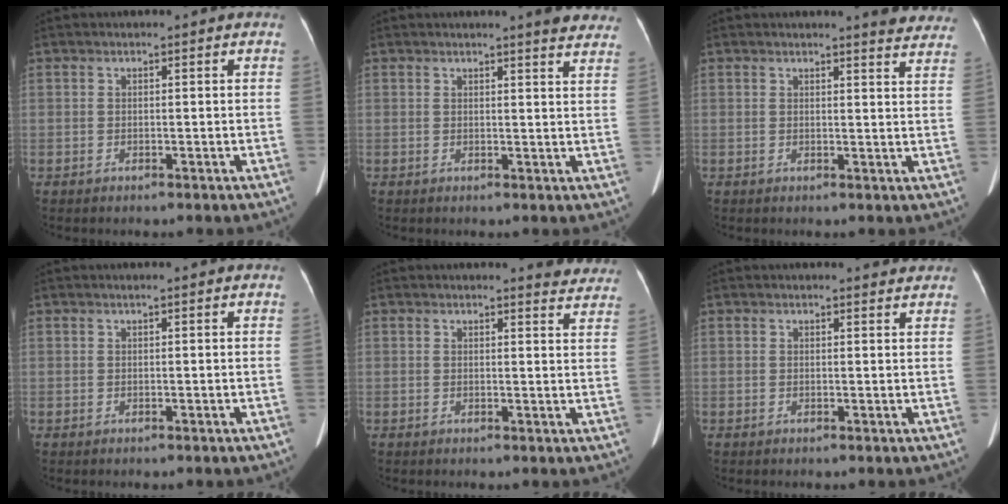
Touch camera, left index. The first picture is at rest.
{"total": 6.2, "force": [5.6, 0.4, 2.6], "torque": [-0.023, -0.011, 0.044]}
{"total": 7.1, "force": [6.8, 0.6, 2.0], "torque": [-0.008, -0.022, 0.051]}
{"total": 0.0}
{"total": 5.1, "force": [5.0, 0.9, 0.7], "torque": [0.004, -0.021, 0.030]}
{"total": 1.9, "force": [1.9, 0.4, 0.1], "torque": [-0.007, -0.003, 0.014]}